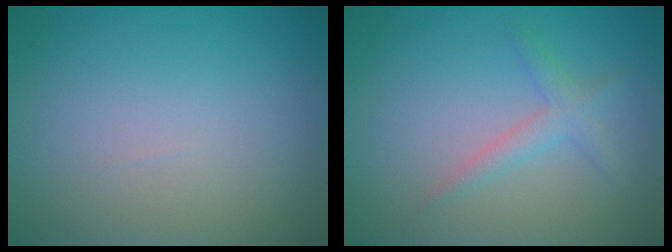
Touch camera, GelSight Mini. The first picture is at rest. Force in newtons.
{"total": 1.9, "press": 1.9, "slide": 0.1}